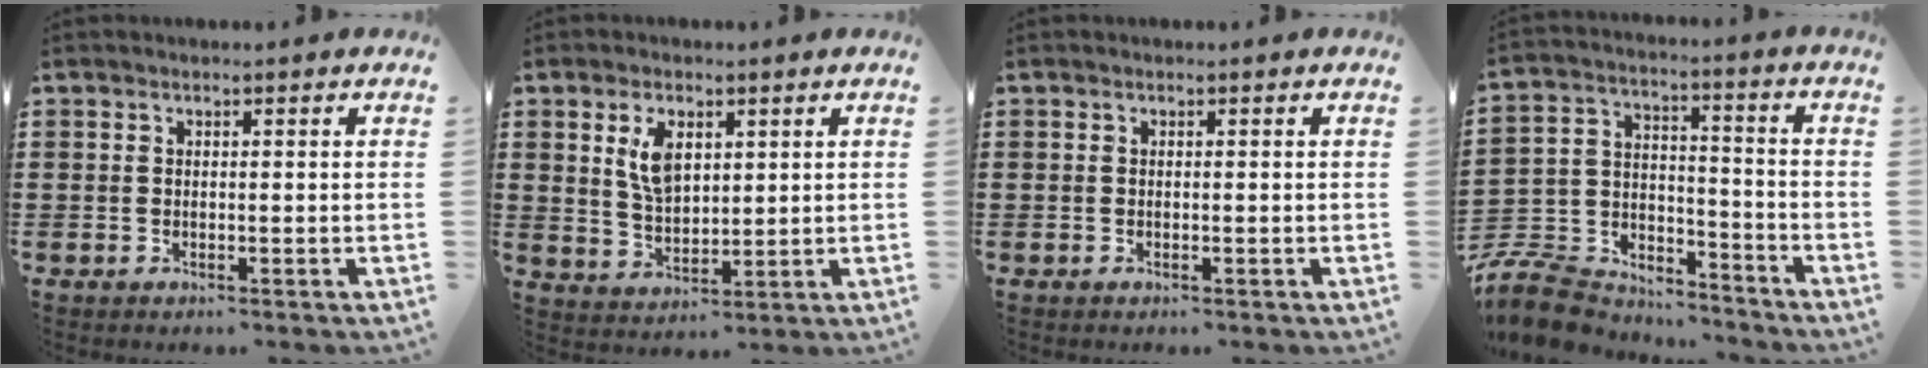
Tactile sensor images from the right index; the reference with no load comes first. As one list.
[{"total": 6.0, "force": [2.2, 3.3, 4.4], "torque": [-0.091, 0.008, 0.037]}, {"total": 0.0}, {"total": 10.0, "force": [-9.2, 3.0, 2.2], "torque": [-0.066, 0.020, -0.187]}]